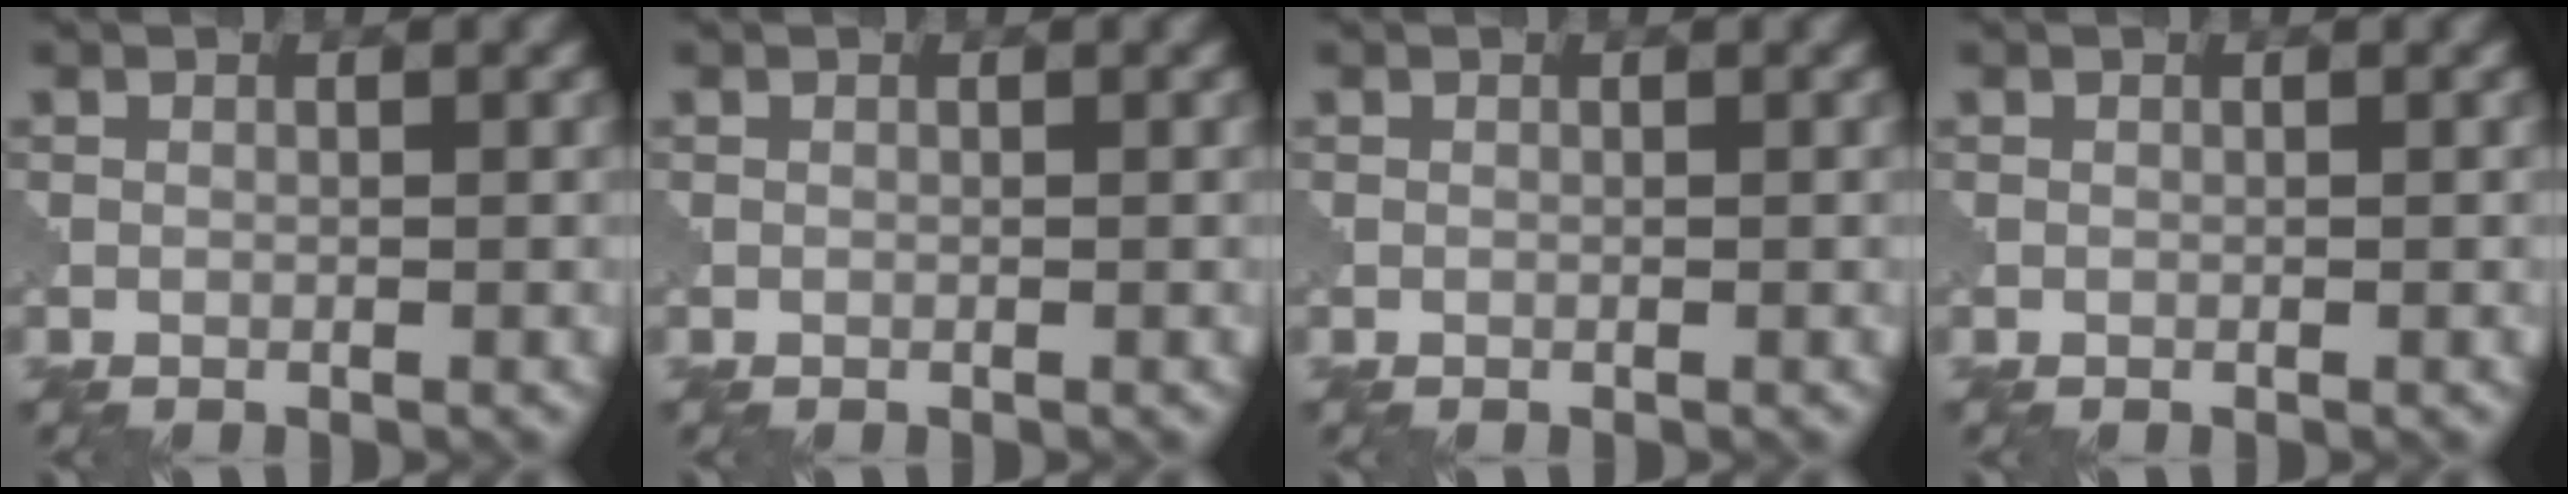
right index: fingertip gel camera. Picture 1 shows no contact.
{"total": 0.0}
{"total": 0.0}
{"total": 0.0}